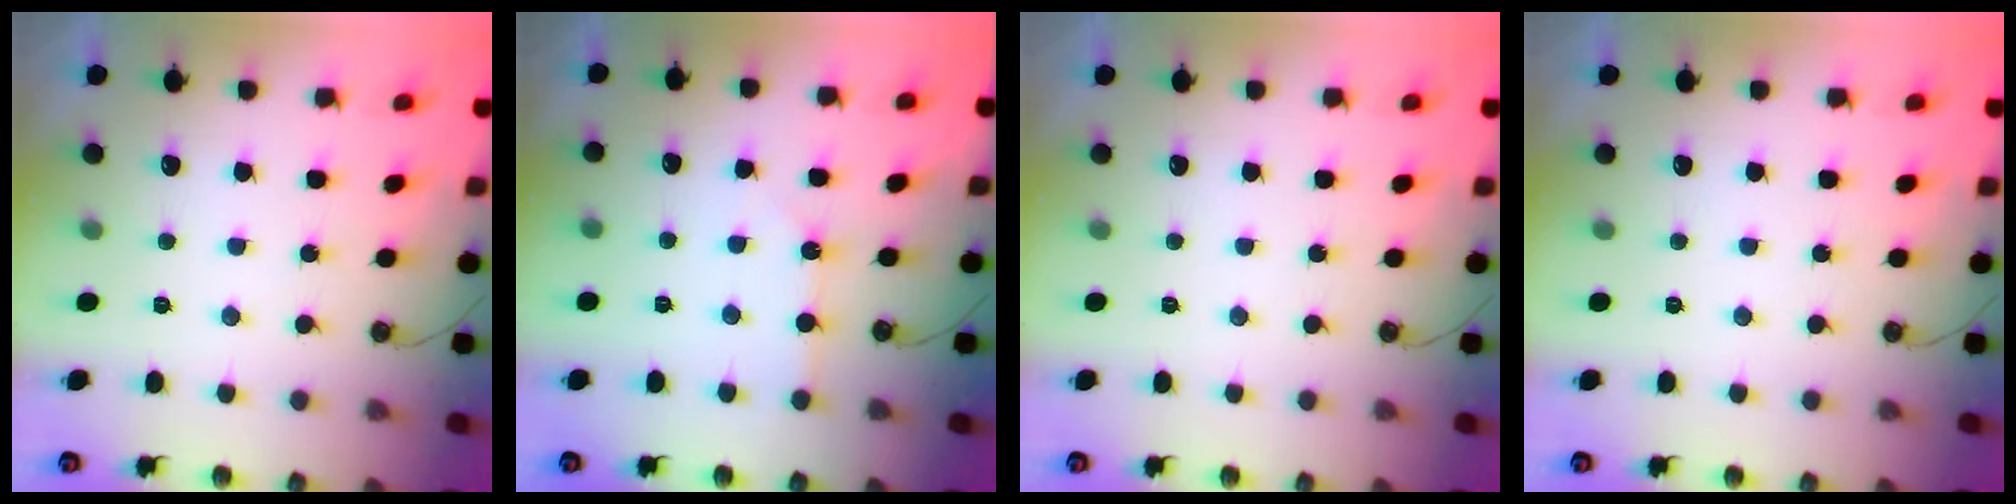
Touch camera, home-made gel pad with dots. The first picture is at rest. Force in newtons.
{"total": 2.1, "press": 2.1, "slide": 0.3}
{"total": 0.0}
{"total": 0.0}